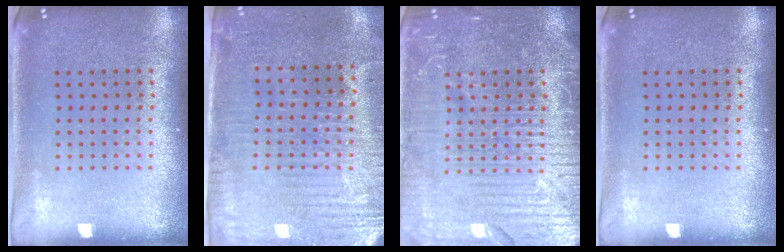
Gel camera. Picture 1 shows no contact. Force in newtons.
{"total": 3.2, "press": 2.9, "slide": 1.4}
{"total": 6.9, "press": 6.9, "slide": 0.9}
{"total": 0.0}